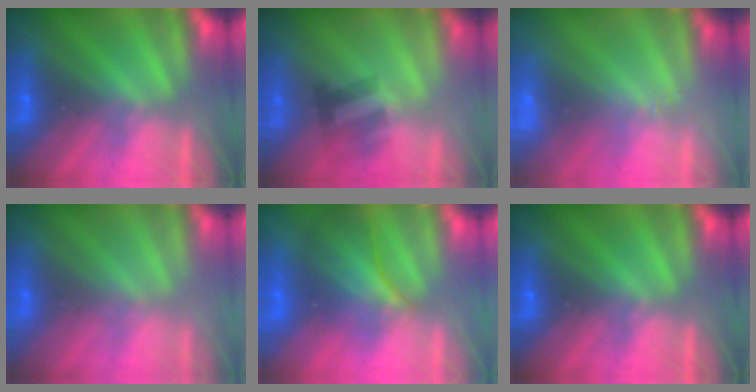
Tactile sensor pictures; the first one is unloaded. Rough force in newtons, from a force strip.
{"total": 2.1}
{"total": 2.4}
{"total": 2.9}
{"total": 3.7}
{"total": 0.0}